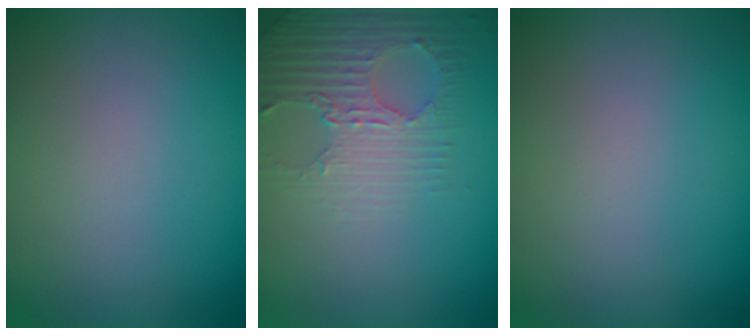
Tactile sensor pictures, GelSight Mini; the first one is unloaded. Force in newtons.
{"total": 2.8, "press": 2.7, "slide": 0.9}
{"total": 0.0}